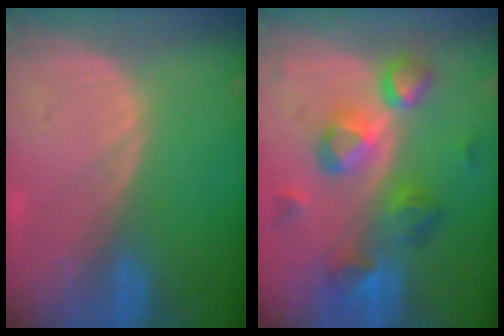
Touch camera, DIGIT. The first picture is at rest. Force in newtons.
{"total": 9.2, "press": 8.3, "slide": 4.0}